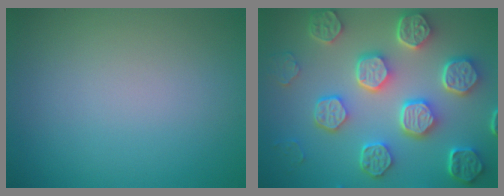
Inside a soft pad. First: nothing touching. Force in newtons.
{"total": 8.6, "press": 6.6, "slide": 5.5}